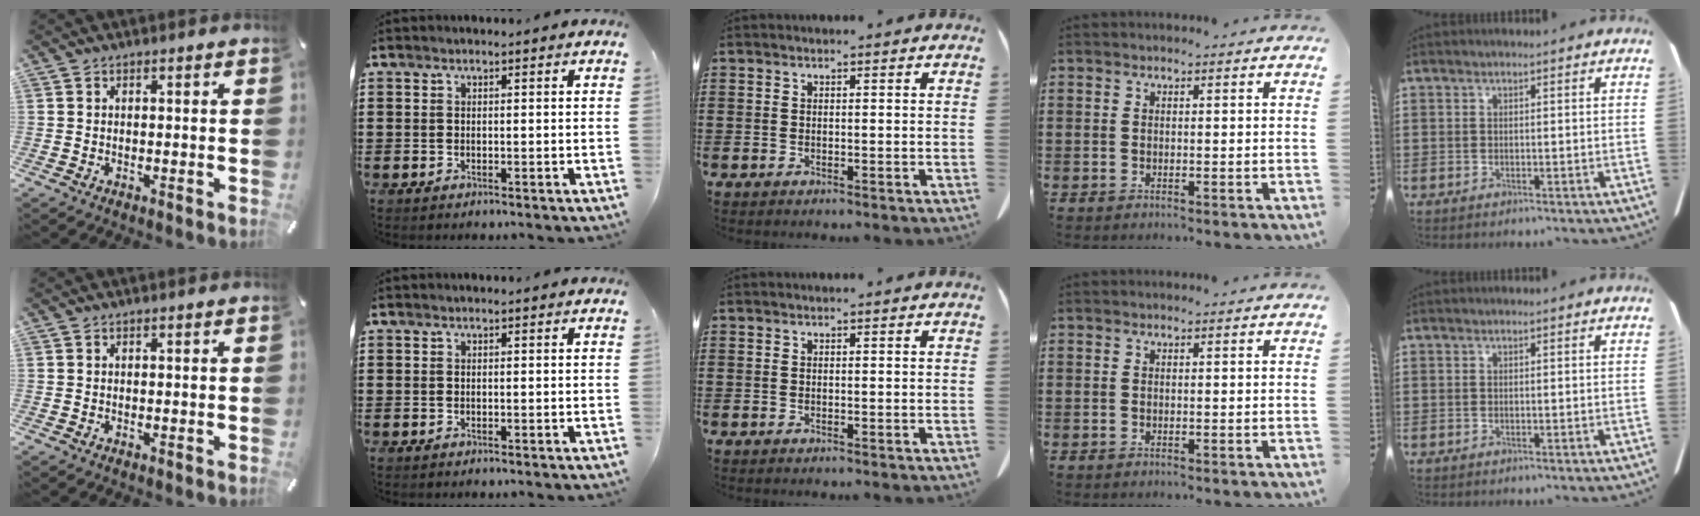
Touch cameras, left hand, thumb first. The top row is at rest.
{}